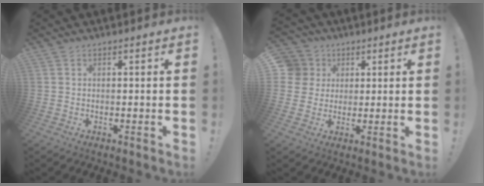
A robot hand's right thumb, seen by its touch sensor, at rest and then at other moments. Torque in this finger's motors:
{"motor_torque": [0.29, 2.13, 0.69, 0.57, 0.00]}